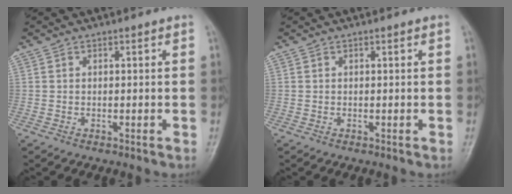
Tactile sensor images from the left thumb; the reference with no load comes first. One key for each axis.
{"total": 0.0}